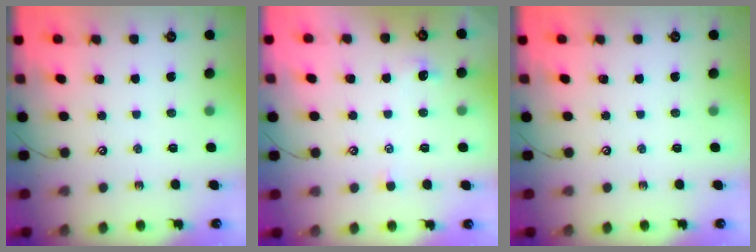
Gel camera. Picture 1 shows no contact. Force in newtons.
{"total": 0.6, "press": 0.3, "slide": 0.5}
{"total": 0.0}